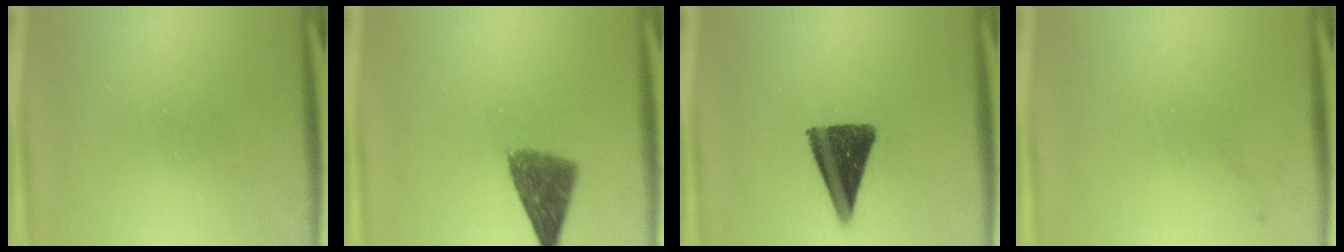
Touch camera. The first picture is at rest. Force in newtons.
{"total": 7.4}
{"total": 13.3}
{"total": 1.1}